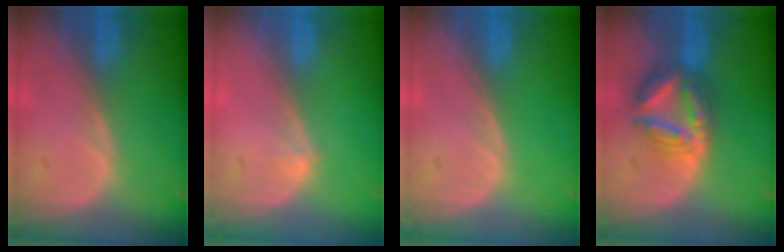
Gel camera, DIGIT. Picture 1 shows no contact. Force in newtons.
{"total": 0.8, "press": 0.6, "slide": 0.5}
{"total": 0.0}
{"total": 7.6, "press": 7.6, "slide": 0.8}